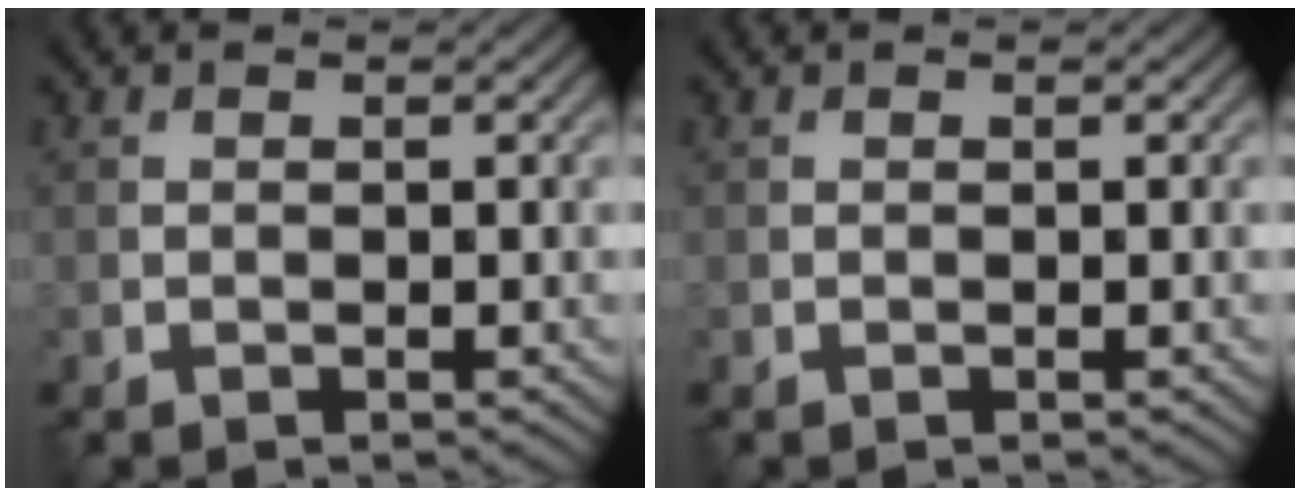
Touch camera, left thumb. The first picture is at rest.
{"total": 0.0}